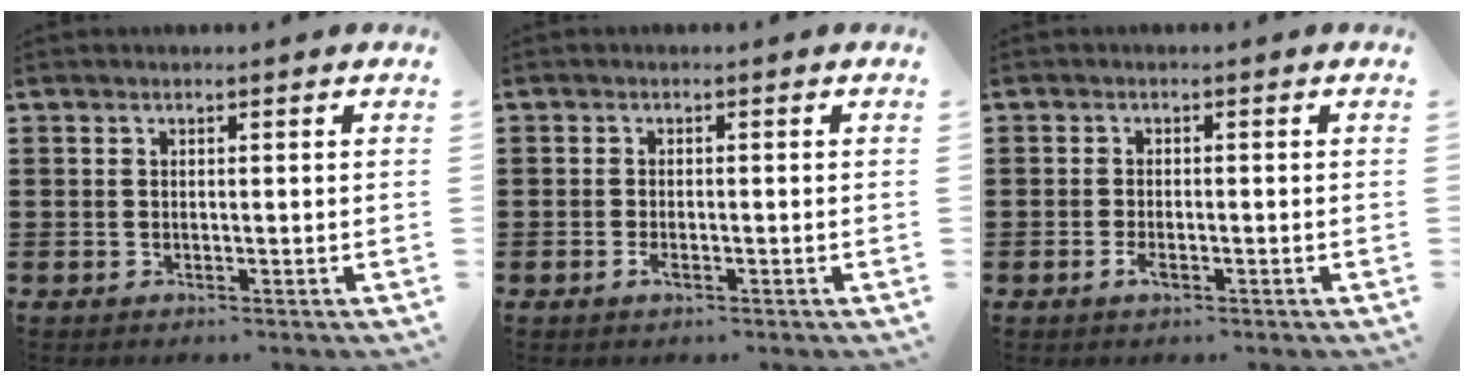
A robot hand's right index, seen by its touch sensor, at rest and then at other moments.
{"total": 1.5, "force": [-0.8, 0.5, 1.2], "torque": [-0.032, -0.008, -0.015]}
{"total": 1.8, "force": [-0.9, 0.6, 1.4], "torque": [-0.035, -0.006, -0.019]}